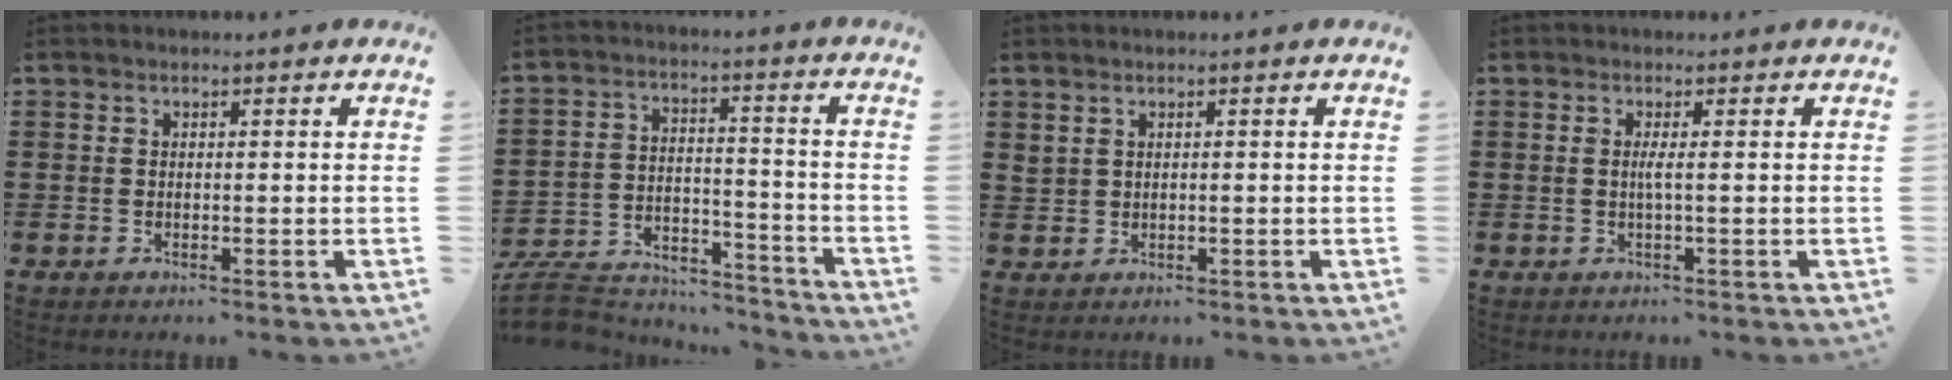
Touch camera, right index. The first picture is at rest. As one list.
[{"total": 8.3, "force": [-7.9, 2.1, 1.6], "torque": [-0.040, 0.015, -0.157]}, {"total": 0.8, "force": [0.5, 0.3, 0.5], "torque": [-0.011, 0.003, 0.009]}, {"total": 1.5, "force": [-0.1, -0.3, 1.5], "torque": [-0.029, -0.004, -0.005]}]